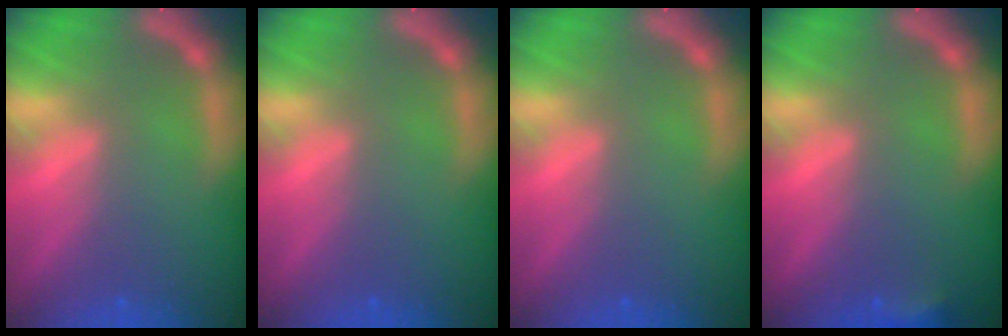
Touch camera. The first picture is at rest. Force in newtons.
{"total": 0.0}
{"total": 0.0}
{"total": 1.9}